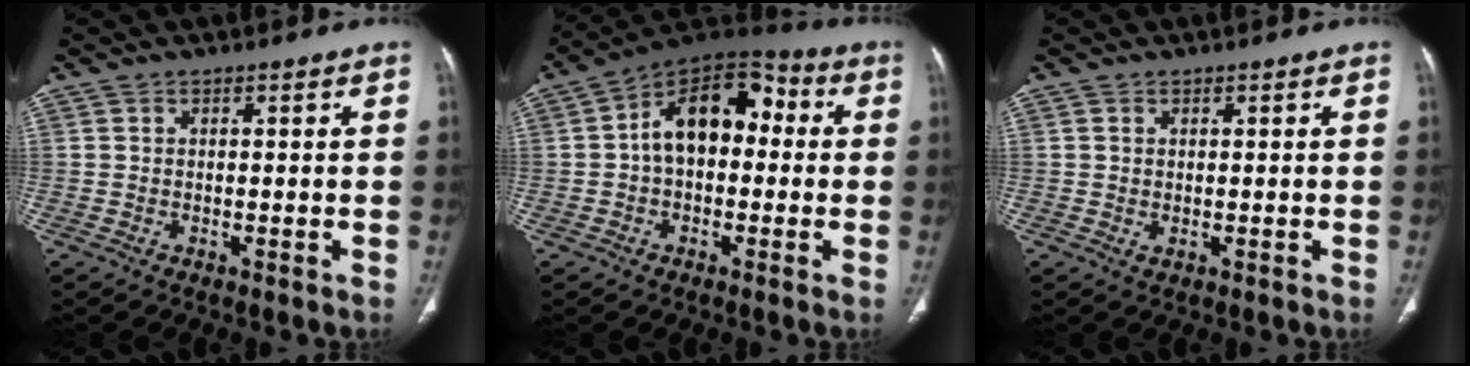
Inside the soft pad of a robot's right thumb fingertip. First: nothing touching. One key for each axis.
{"total": 14.1, "fx": 0.9, "fy": 9.0, "fz": 10.9, "tx": -0.143, "ty": 0.045, "tz": -0.002}
{"total": 0.7, "fx": 0.2, "fy": 0.5, "fz": 0.5, "tx": -0.012, "ty": -0.004, "tz": 0.007}